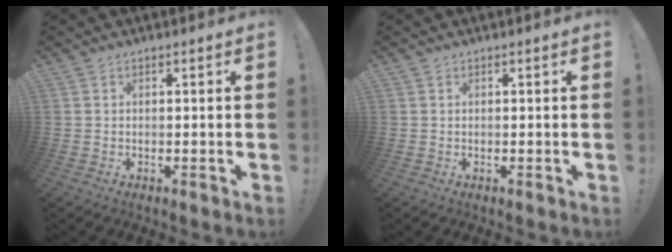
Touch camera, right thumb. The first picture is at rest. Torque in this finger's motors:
{"motor_torque": [-0.06, -0.13, -0.26, 0.31, 0.07]}